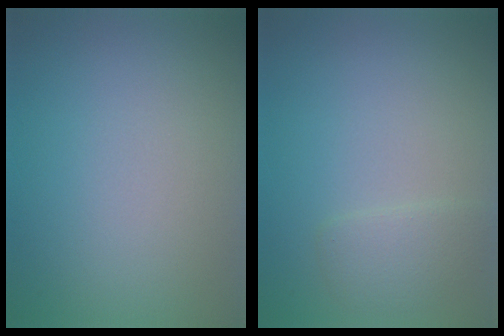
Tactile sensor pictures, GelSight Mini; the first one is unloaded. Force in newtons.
{"total": 1.8, "press": 1.8, "slide": 0.2}